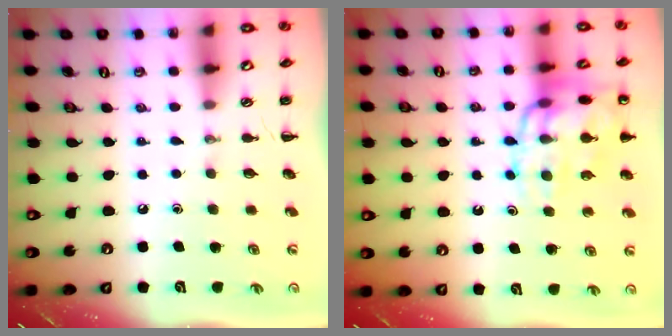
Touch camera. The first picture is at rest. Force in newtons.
{"total": 15.5, "press": 15.5, "slide": 1.0}